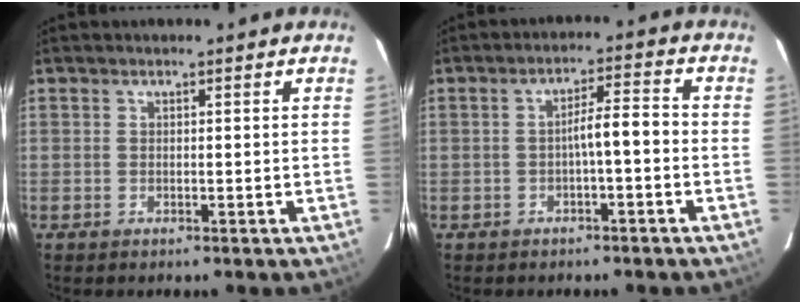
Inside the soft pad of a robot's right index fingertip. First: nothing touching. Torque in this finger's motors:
{"motor_torque": [0.68, 0.06, 0.37, 0.09]}